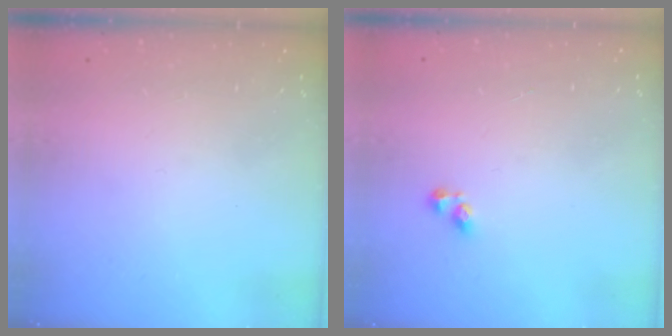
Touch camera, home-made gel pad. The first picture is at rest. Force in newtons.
{"total": 2.8, "press": 2.8, "slide": 0.6}